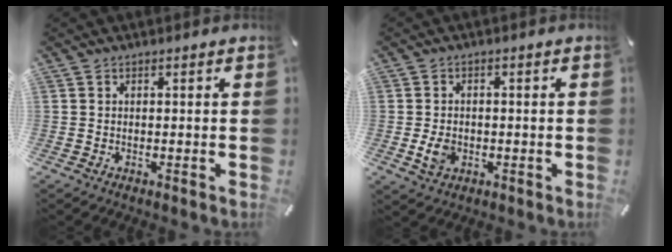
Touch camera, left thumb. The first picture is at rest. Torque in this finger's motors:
{"motor_torque": [0.52, 1.52, 0.22, -0.12, 0.04]}